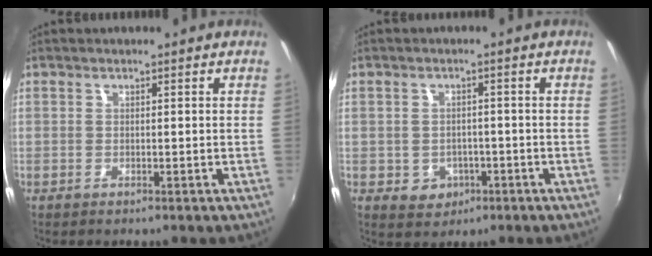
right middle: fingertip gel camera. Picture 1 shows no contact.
{"total": 4.9, "force": [-1.7, 4.3, 1.5], "torque": [-0.042, 0.003, -0.012]}